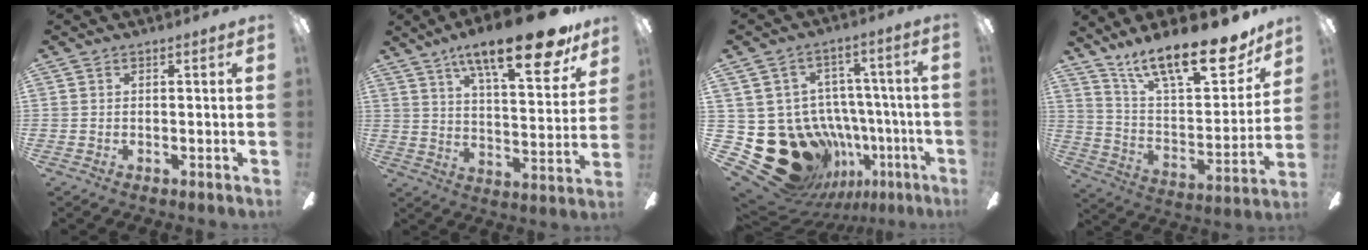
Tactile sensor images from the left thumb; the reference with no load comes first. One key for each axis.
{"total": 21.7, "fx": 14.7, "fy": 6.2, "fz": 14.6, "tx": -0.221, "ty": -0.087, "tz": 0.234}
{"total": 22.3, "fx": -7.7, "fy": 17.7, "fz": 11.2, "tx": -0.212, "ty": 0.027, "tz": -0.072}
{"total": 22.4, "fx": 16.5, "fy": 7.3, "fz": 13.3, "tx": -0.204, "ty": -0.105, "tz": 0.276}